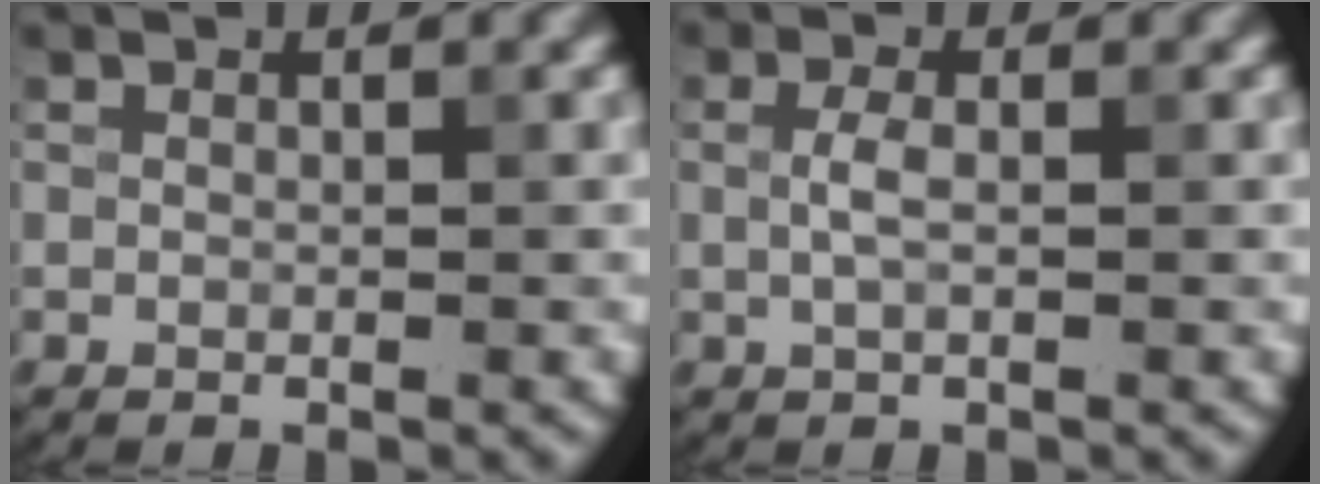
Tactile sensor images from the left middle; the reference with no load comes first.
{"total": 1.6, "force": [0.1, 0.6, 1.5], "torque": [-0.035, 0.002, 0.000]}